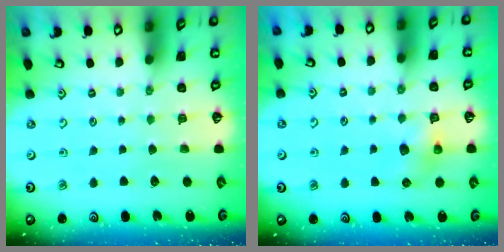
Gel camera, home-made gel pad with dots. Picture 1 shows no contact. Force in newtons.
{"total": 6.3, "press": 6.3, "slide": 0.4}